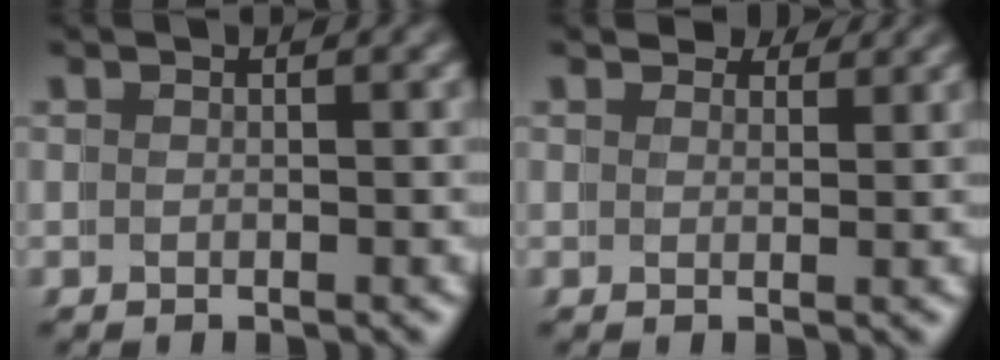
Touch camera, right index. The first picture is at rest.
{"total": 2.7, "force": [2.7, 0.1, 0.2], "torque": [0.001, 0.002, 0.041]}